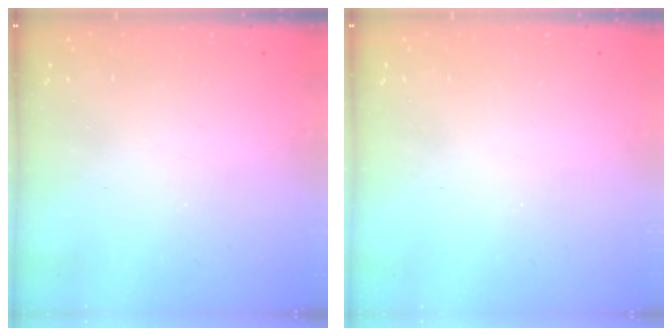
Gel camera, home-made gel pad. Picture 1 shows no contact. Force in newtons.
{"total": 0.0}